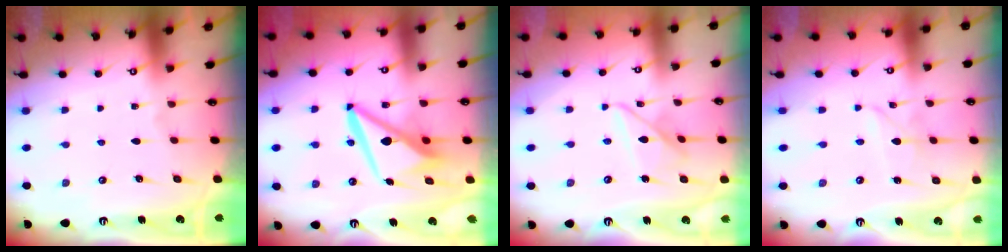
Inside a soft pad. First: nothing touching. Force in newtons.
{"total": 10.3, "press": 10.2, "slide": 1.7}
{"total": 9.9, "press": 9.8, "slide": 0.8}
{"total": 3.1, "press": 3.1, "slide": 0.1}